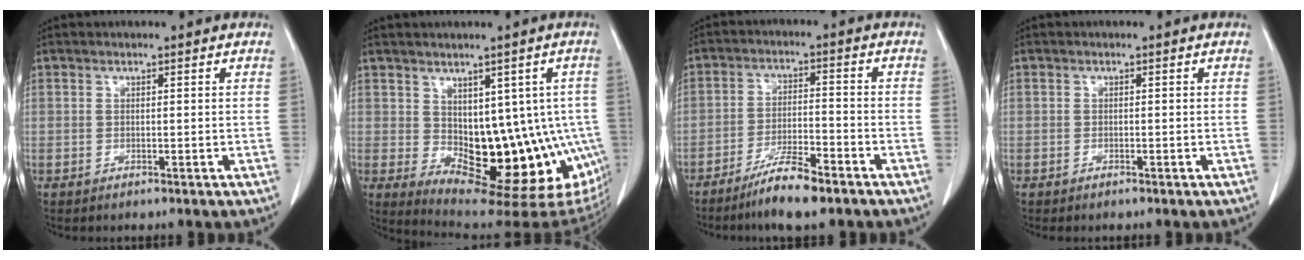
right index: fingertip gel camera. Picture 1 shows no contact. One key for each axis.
{"total": 16.3, "fx": -2.9, "fy": 8.6, "fz": 13.6, "tx": -0.132, "ty": 0.000, "tz": -0.018}
{"total": 8.3, "fx": -6.2, "fy": 0.8, "fz": 5.5, "tx": -0.104, "ty": -0.017, "tz": -0.111}
{"total": 0.6, "fx": -0.6, "fy": 0.1, "fz": 0.2, "tx": -0.010, "ty": -0.001, "tz": -0.010}